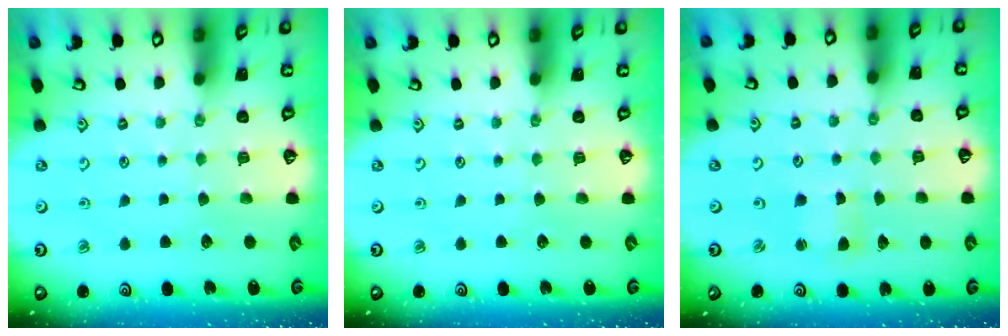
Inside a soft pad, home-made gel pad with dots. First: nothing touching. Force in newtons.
{"total": 0.0}
{"total": 2.2, "press": 2.2, "slide": 0.3}